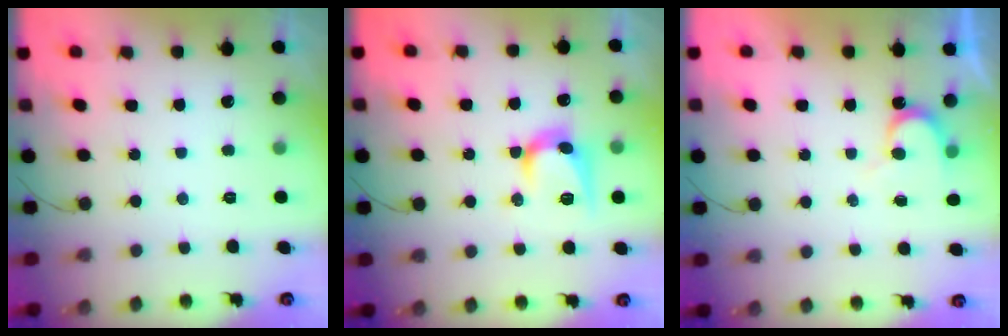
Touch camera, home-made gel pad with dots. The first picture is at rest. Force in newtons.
{"total": 11.0, "press": 11.0, "slide": 0.6}
{"total": 6.4, "press": 6.4, "slide": 0.4}